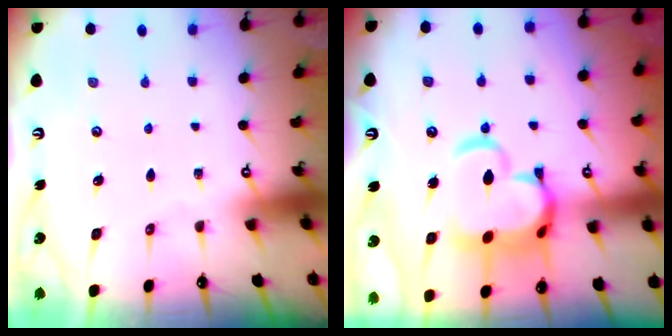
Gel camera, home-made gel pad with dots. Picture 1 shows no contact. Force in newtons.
{"total": 8.8, "press": 8.8, "slide": 1.2}